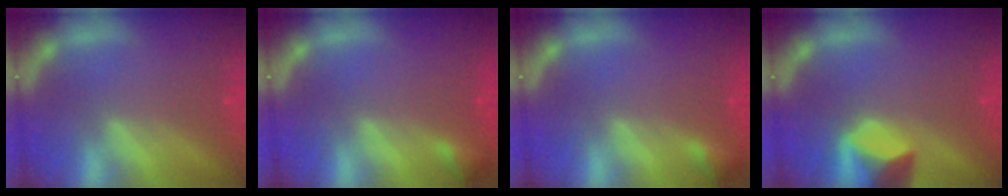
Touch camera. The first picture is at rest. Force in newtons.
{"total": 1.4}
{"total": 1.4}
{"total": 4.0}